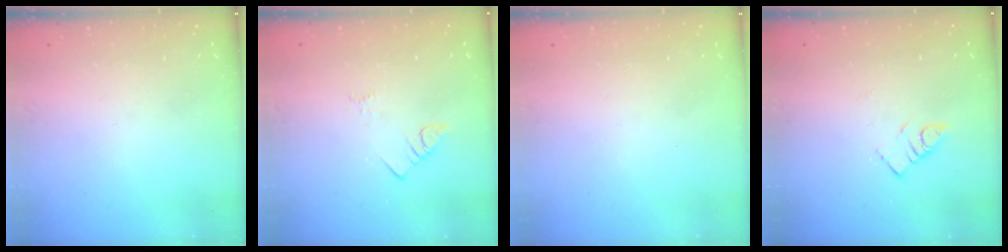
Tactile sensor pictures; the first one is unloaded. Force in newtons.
{"total": 2.0, "press": 2.0, "slide": 0.4}
{"total": 1.5, "press": 1.5, "slide": 0.1}
{"total": 3.8, "press": 3.7, "slide": 0.5}